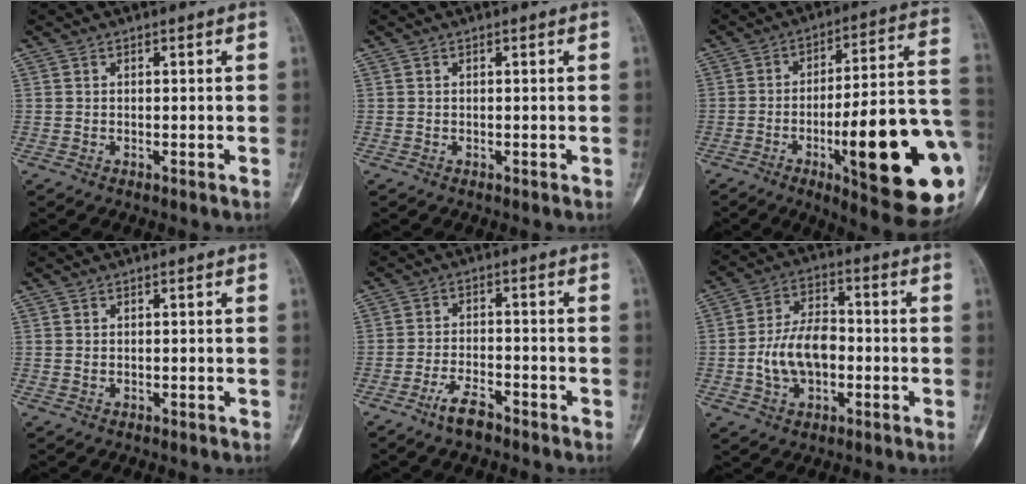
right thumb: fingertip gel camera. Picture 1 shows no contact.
{"total": 0.0}
{"total": 26.9, "force": [-7.1, 6.2, 25.2], "torque": [-0.306, 0.009, -0.091]}
{"total": 0.7, "force": [0.0, 0.6, 0.3], "torque": [-0.004, 0.002, 0.001]}
{"total": 5.4, "force": [-4.1, 1.9, 3.0], "torque": [-0.056, 0.023, -0.076]}
{"total": 11.8, "force": [-2.0, 7.5, 9.0], "torque": [-0.142, 0.027, -0.038]}